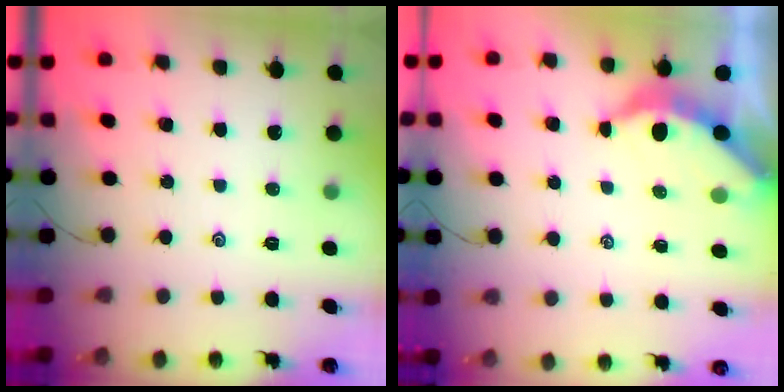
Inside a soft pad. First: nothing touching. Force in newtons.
{"total": 3.7, "press": 3.6, "slide": 0.4}